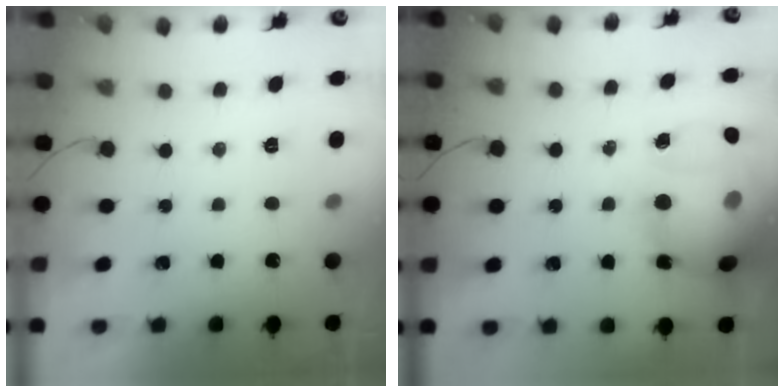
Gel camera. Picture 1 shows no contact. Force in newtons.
{"total": 20.1, "press": 19.8, "slide": 3.7}